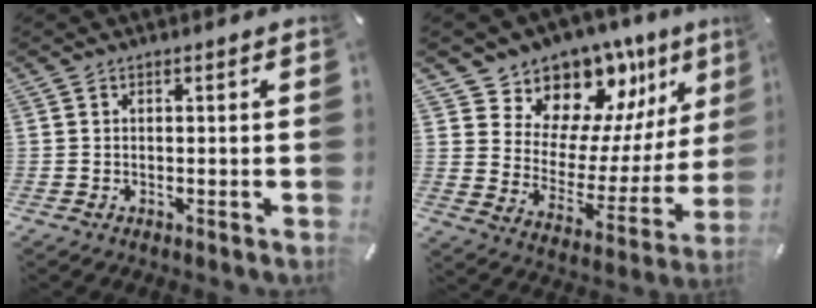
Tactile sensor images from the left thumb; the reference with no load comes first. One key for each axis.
{"total": 12.2, "fx": 10.5, "fy": 6.3, "fz": 0.3, "tx": -0.004, "ty": -0.133, "tz": 0.182}